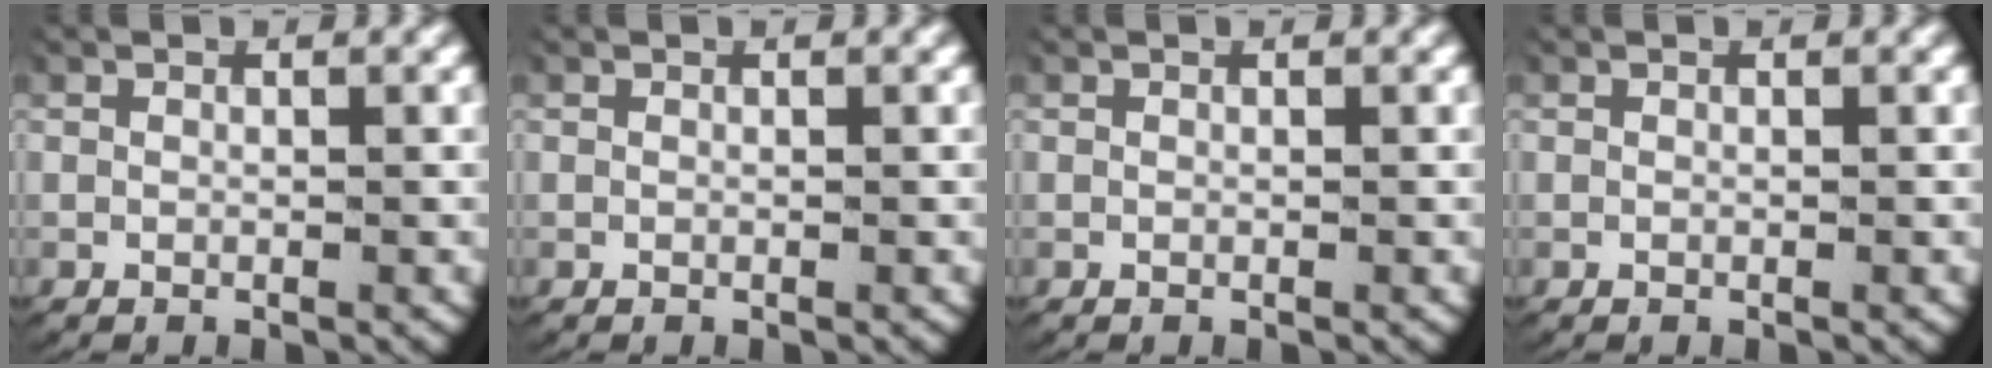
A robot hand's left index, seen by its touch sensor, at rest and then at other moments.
{"total": 0.0}
{"total": 0.0}
{"total": 0.0}